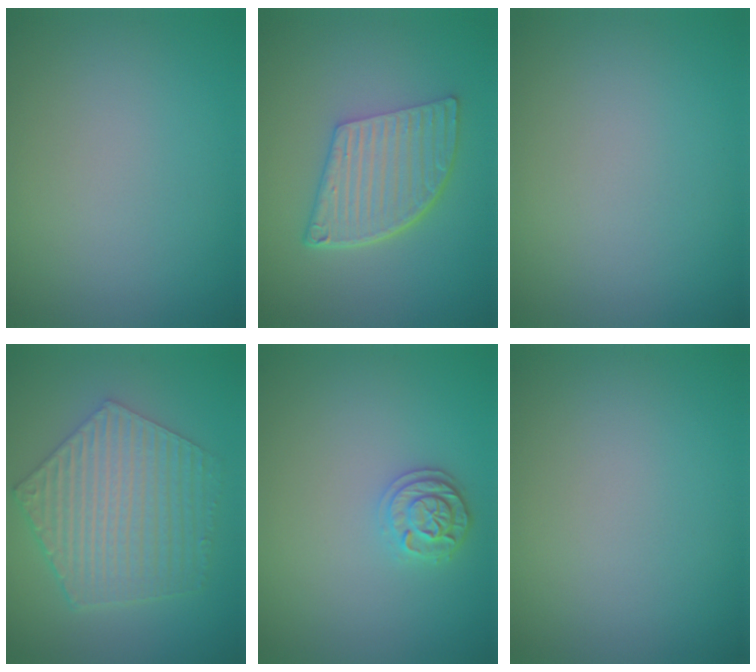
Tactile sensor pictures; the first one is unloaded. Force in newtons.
{"total": 5.8, "press": 4.3, "slide": 3.9}
{"total": 0.0}
{"total": 6.2, "press": 4.8, "slide": 4.0}
{"total": 1.9, "press": 1.9, "slide": 0.3}
{"total": 0.0}